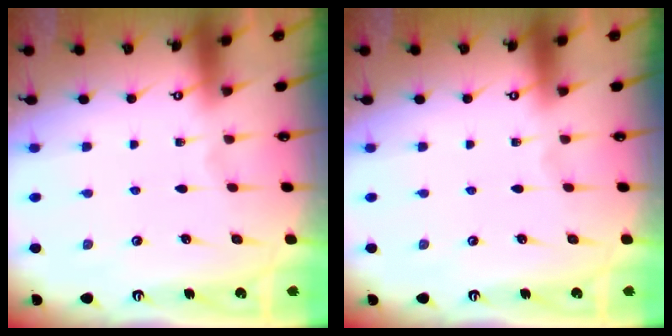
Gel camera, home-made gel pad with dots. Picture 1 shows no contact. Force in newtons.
{"total": 0.0}